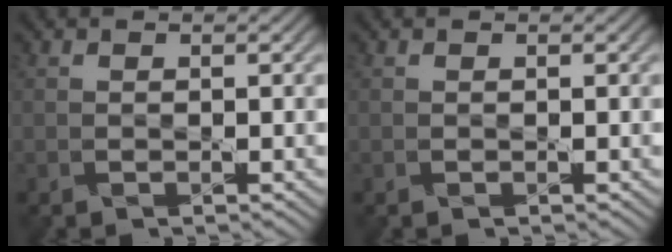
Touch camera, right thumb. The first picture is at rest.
{"total": 0.0}